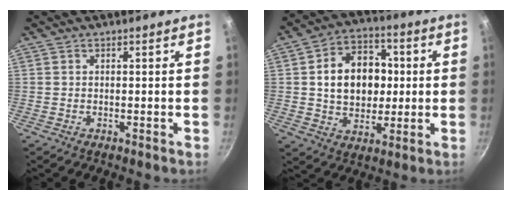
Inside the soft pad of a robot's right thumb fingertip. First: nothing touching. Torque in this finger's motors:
{"motor_torque": [-0.15, 0.55, 0.23, 0.23, 0.12]}